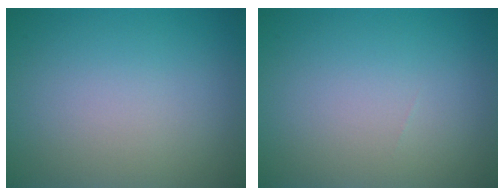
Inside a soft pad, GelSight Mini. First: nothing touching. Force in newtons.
{"total": 0.0}